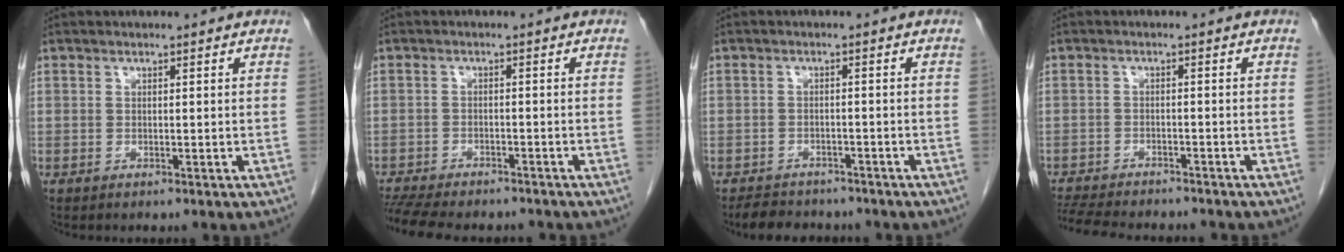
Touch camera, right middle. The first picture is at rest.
{"total": 13.1, "force": [-11.4, 3.6, 5.3], "torque": [-0.111, -0.007, -0.159]}
{"total": 6.2, "force": [-5.4, 2.6, 1.5], "torque": [-0.026, -0.003, -0.075]}
{"total": 12.1, "force": [-10.8, 2.7, 4.8], "torque": [-0.093, -0.008, -0.155]}